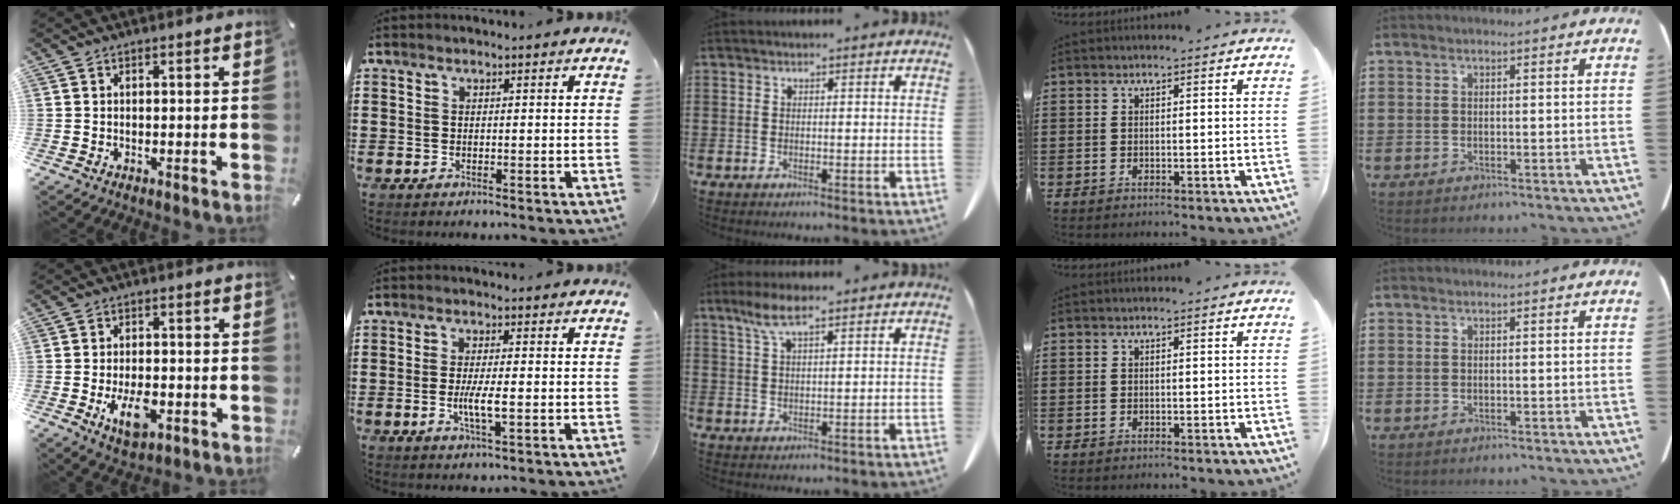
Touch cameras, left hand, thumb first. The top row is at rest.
{"thumb": {"total": 7.3, "force": [-2.4, 3.9, 5.7], "torque": [-0.106, -0.004, -0.046]}, "index": {"total": 4.1, "force": [-0.8, 0.6, 4.0], "torque": [-0.075, -0.005, -0.017]}, "middle": {"total": 5.0, "force": [2.9, 1.1, 3.8], "torque": [-0.082, 0.005, 0.052]}}